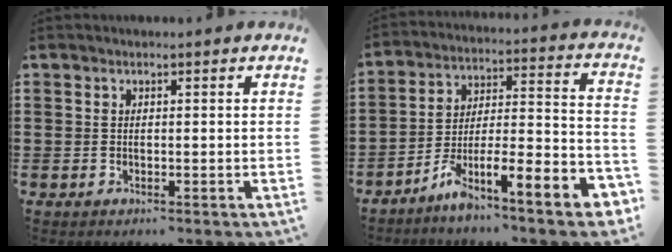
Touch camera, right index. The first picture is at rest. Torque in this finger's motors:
{"motor_torque": [0.36, -0.26, 0.29, 0.08]}